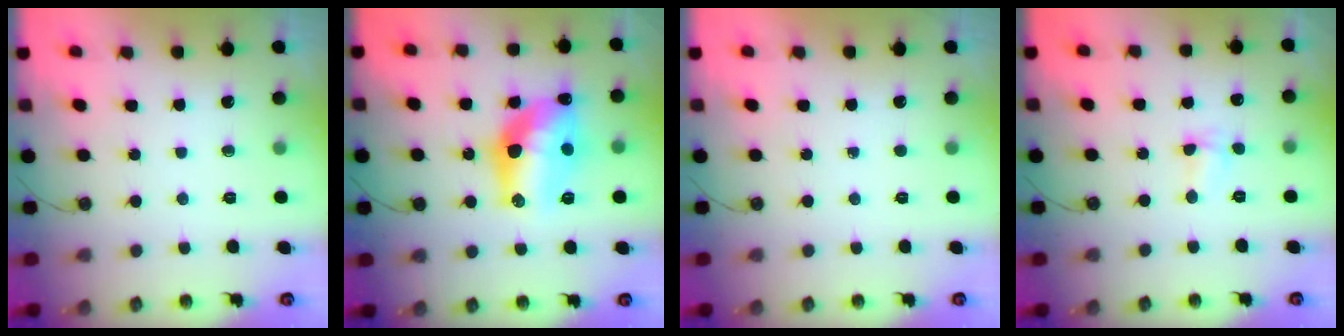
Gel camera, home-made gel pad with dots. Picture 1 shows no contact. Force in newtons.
{"total": 15.0, "press": 14.9, "slide": 0.8}
{"total": 0.0}
{"total": 3.1, "press": 2.9, "slide": 1.0}